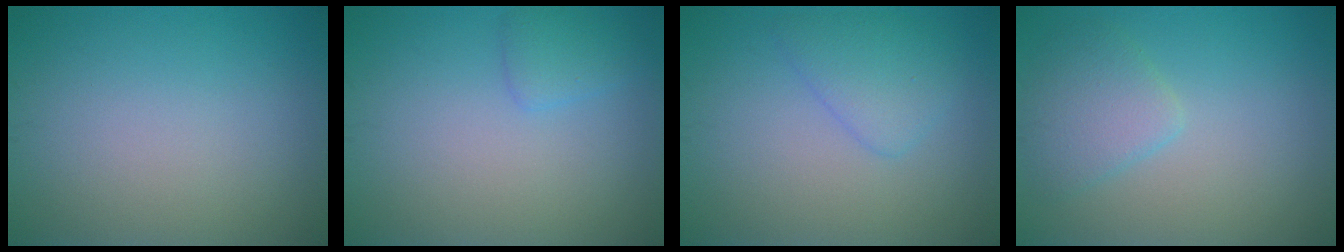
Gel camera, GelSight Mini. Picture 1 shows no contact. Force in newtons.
{"total": 1.6, "press": 1.6, "slide": 0.1}
{"total": 2.6, "press": 2.6, "slide": 0.0}
{"total": 2.8, "press": 2.8, "slide": 0.2}